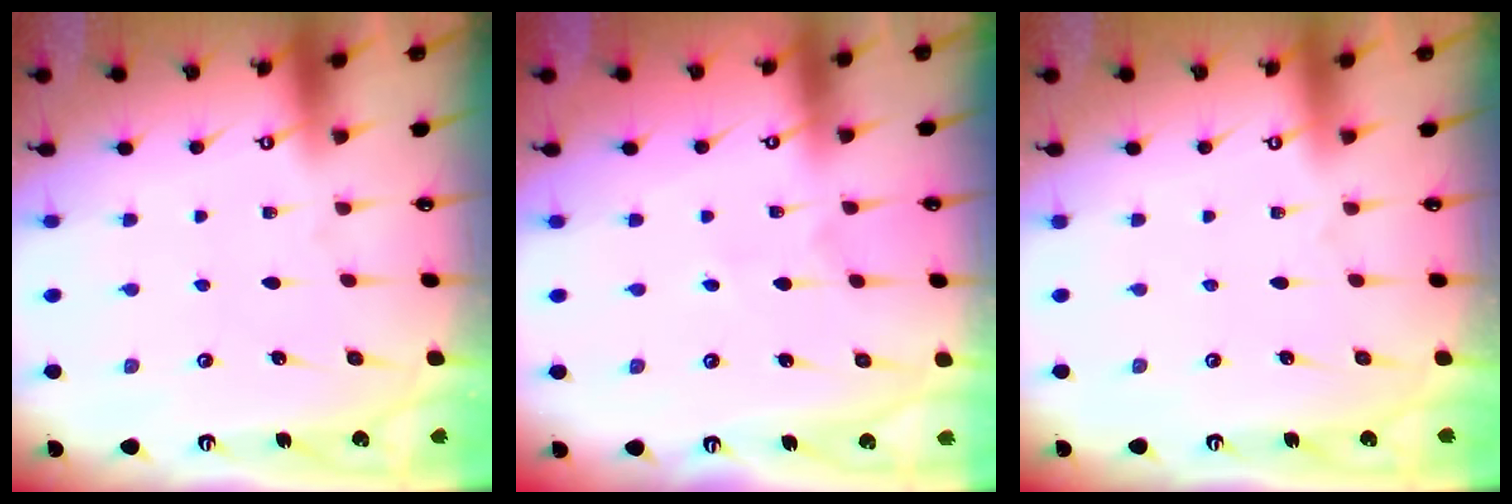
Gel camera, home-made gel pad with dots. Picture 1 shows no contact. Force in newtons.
{"total": 1.7, "press": 1.7, "slide": 0.1}
{"total": 0.0}